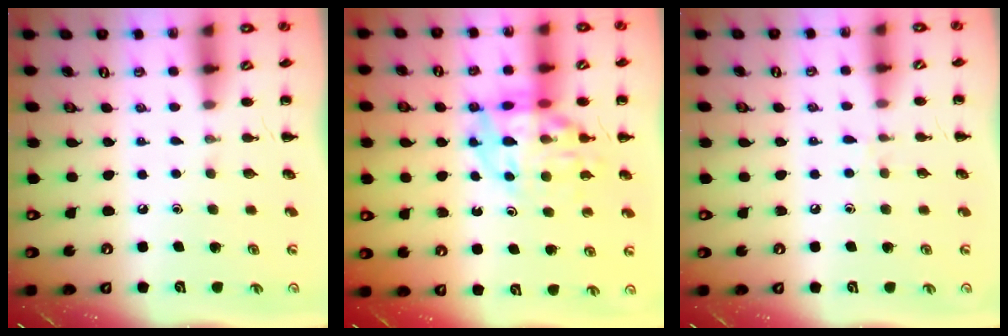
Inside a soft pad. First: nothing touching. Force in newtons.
{"total": 15.1, "press": 14.7, "slide": 3.3}
{"total": 4.1, "press": 3.9, "slide": 1.2}